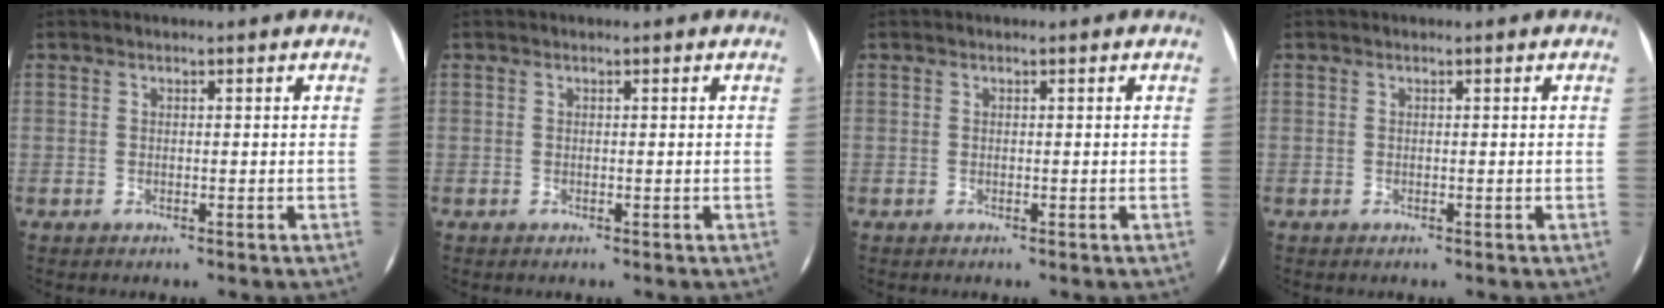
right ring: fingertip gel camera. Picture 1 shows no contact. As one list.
[{"total": 0.0}, {"total": 0.0}, {"total": 0.0}]